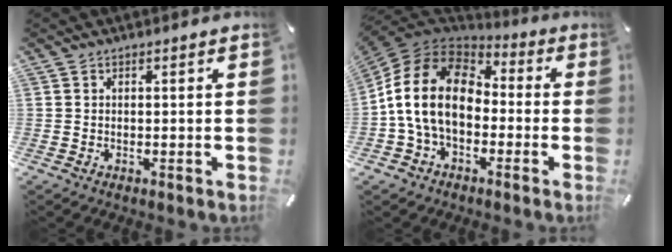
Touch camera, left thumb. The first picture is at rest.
{"total": 17.2, "force": [-1.5, 12.7, 11.6], "torque": [-0.250, 0.035, -0.032]}